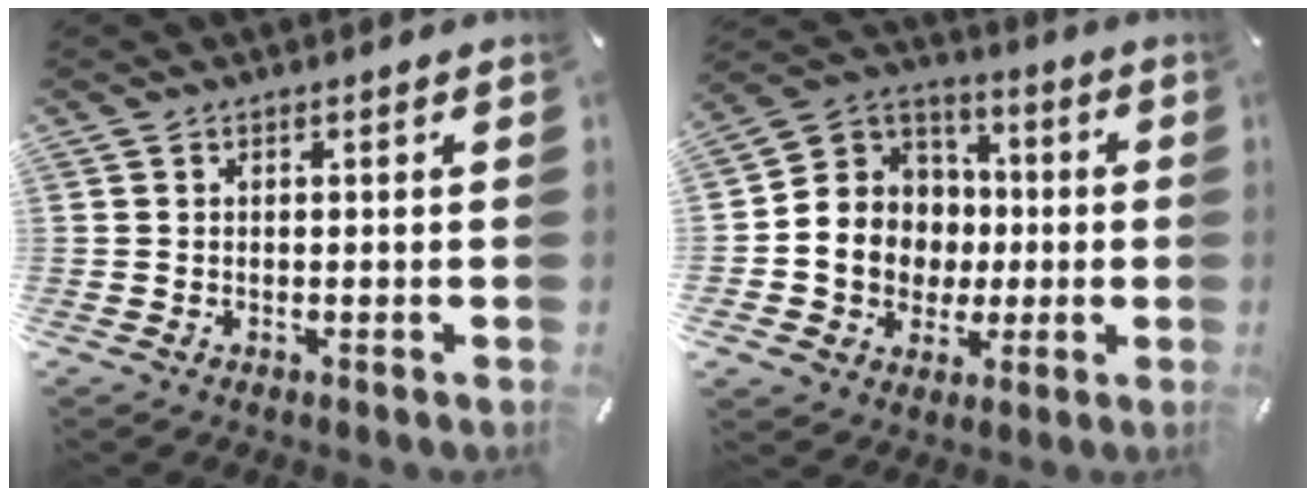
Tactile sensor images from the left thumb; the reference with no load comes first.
{"total": 11.9, "force": [-1.8, 11.6, 1.8], "torque": [-0.037, 0.000, -0.024]}